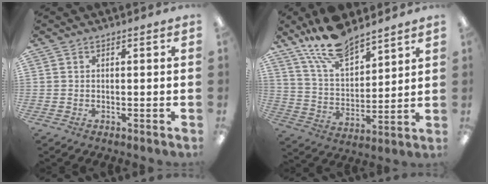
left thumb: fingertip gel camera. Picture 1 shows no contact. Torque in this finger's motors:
{"motor_torque": [0.10, 0.05, 1.43, -1.34, 0.30]}